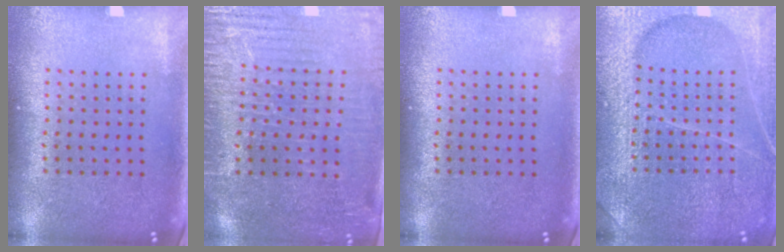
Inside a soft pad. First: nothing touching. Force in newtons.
{"total": 3.6, "press": 3.4, "slide": 1.3}
{"total": 0.0}
{"total": 6.6, "press": 6.5, "slide": 0.8}